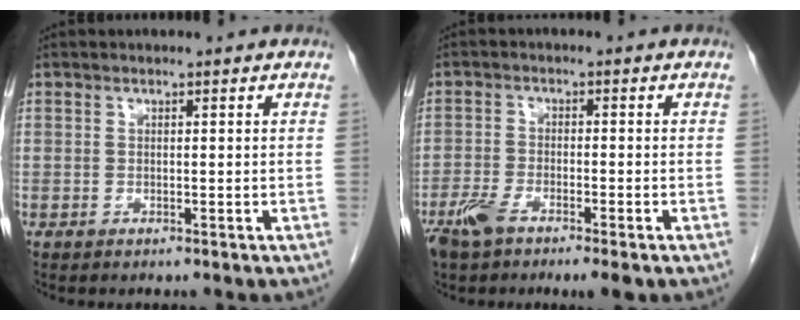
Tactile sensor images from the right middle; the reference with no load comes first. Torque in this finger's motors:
{"motor_torque": [0.35, -0.32, 0.07, 0.06]}